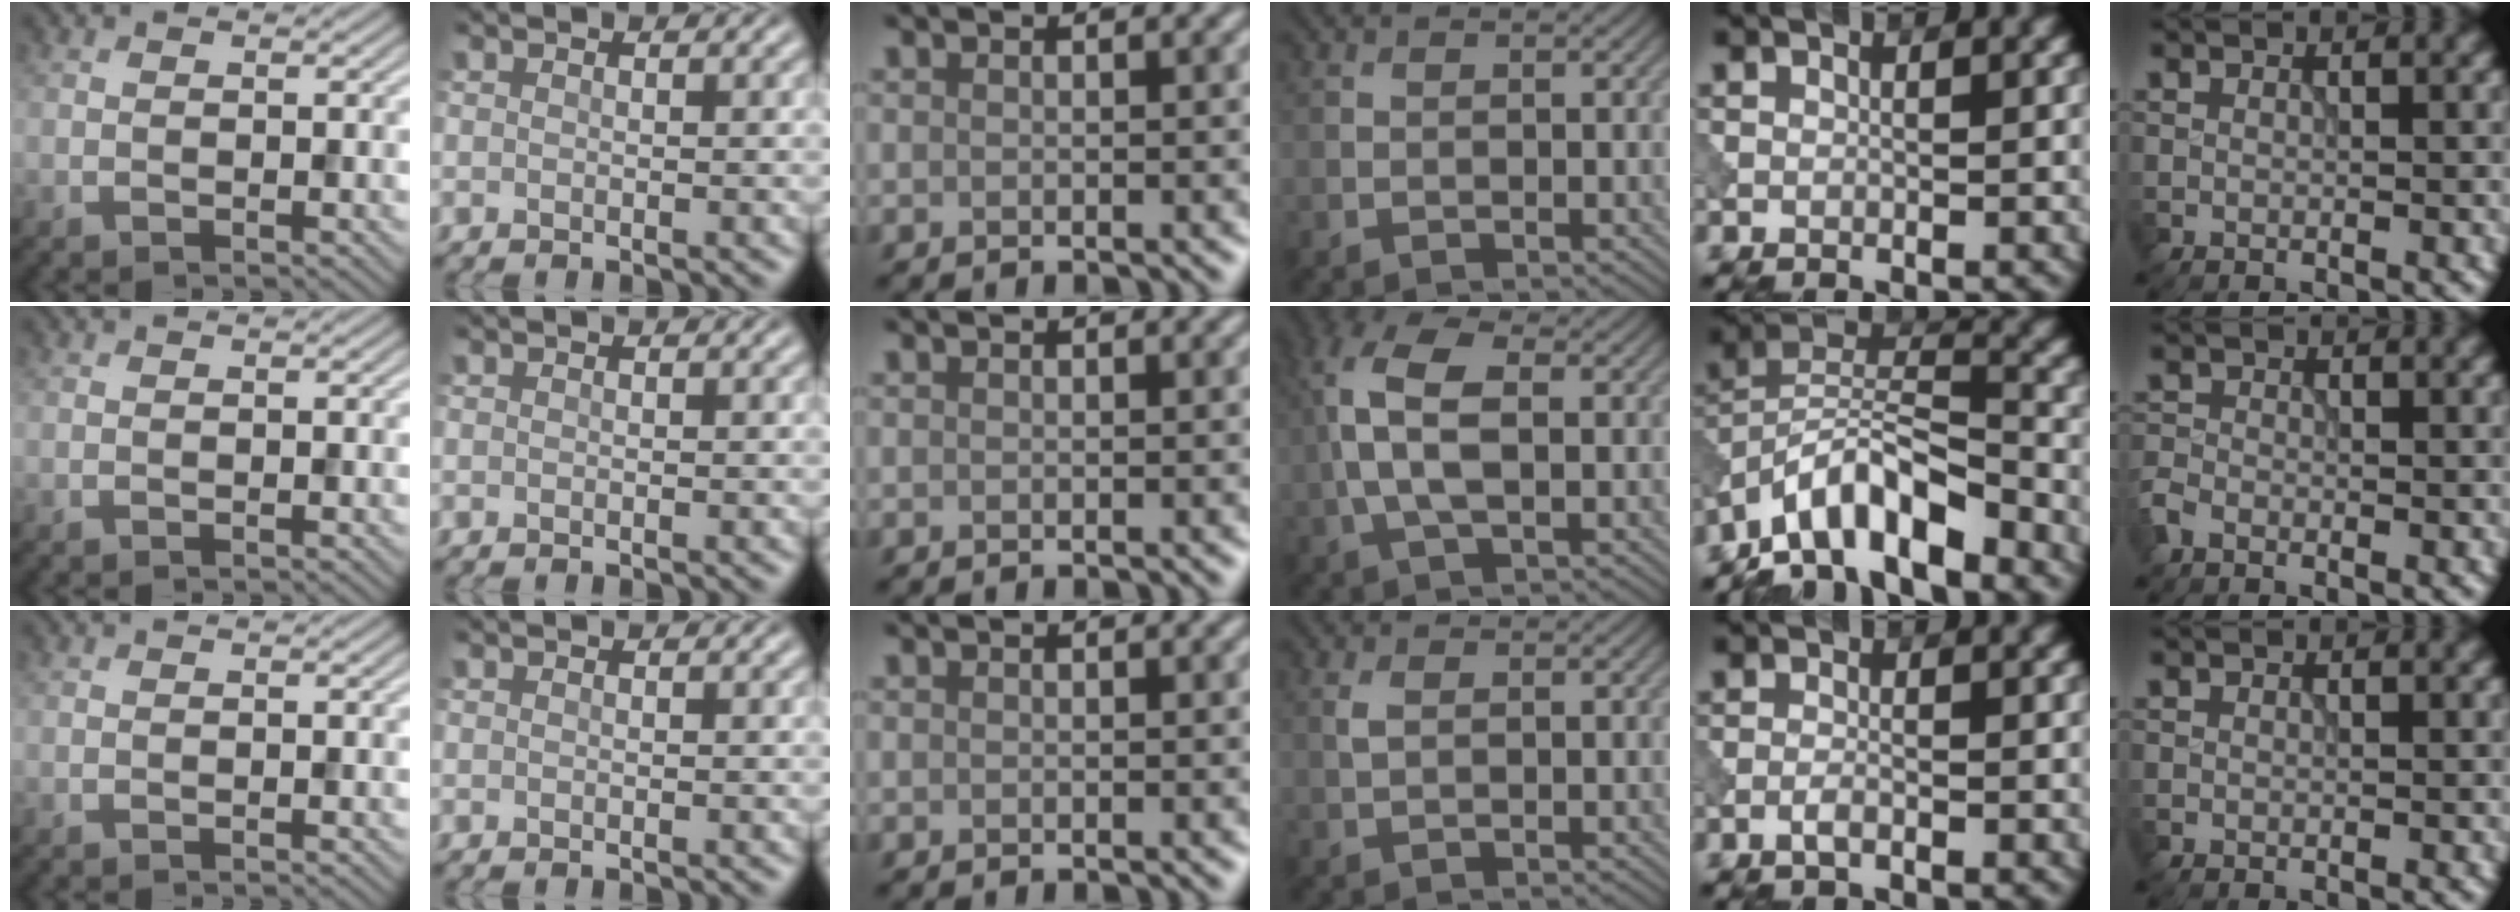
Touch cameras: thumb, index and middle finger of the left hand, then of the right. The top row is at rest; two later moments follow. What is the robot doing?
{"motion": "dispense", "object": "pipette"}